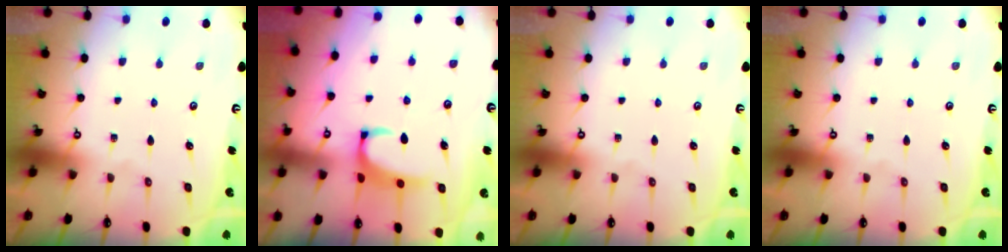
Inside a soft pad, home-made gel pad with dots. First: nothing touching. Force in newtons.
{"total": 2.6, "press": 2.5, "slide": 0.8}
{"total": 0.0}
{"total": 0.0}